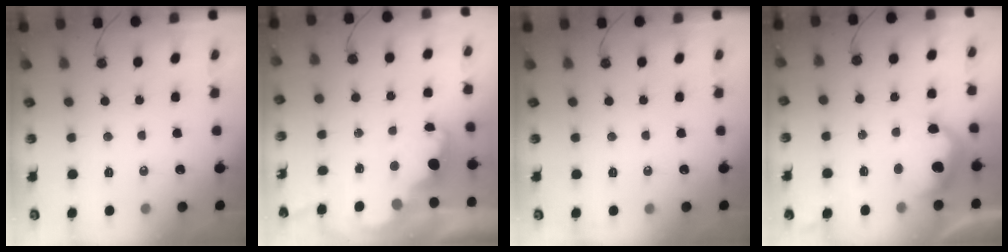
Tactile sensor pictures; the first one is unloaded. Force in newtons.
{"total": 3.6, "press": 3.5, "slide": 0.7}
{"total": 0.0}
{"total": 12.6, "press": 12.5, "slide": 0.9}